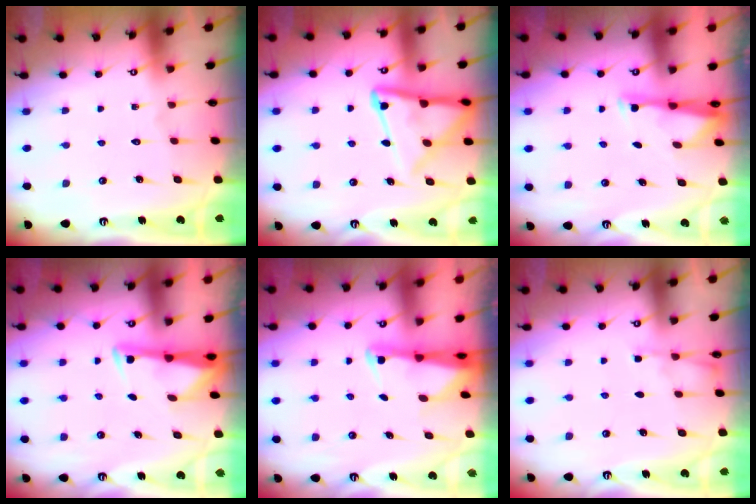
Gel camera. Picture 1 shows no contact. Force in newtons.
{"total": 13.1, "press": 13.1, "slide": 1.3}
{"total": 2.9, "press": 2.9, "slide": 0.6}
{"total": 3.3, "press": 3.3, "slide": 0.5}
{"total": 2.6, "press": 2.6, "slide": 0.5}
{"total": 2.4, "press": 2.4, "slide": 0.5}